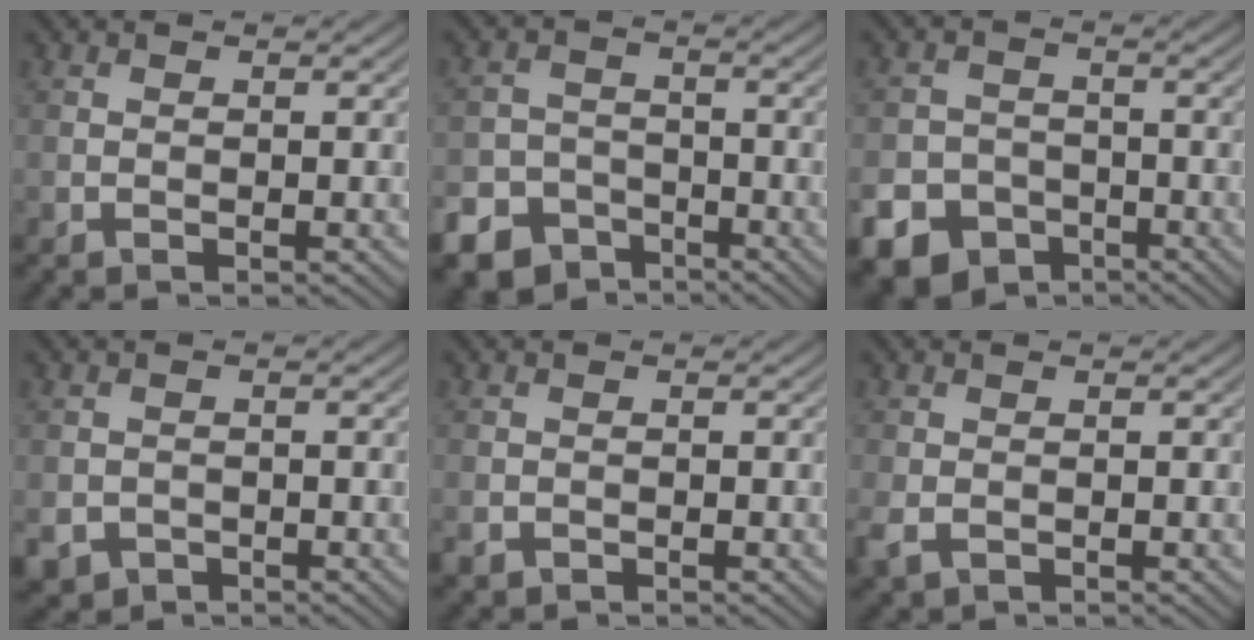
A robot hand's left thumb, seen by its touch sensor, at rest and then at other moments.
{"total": 9.4, "force": [-6.6, 6.4, 2.0], "torque": [-0.040, -0.028, -0.118]}
{"total": 11.5, "force": [-7.0, 8.8, 2.7], "torque": [-0.070, -0.049, -0.130]}
{"total": 2.8, "force": [-1.4, 2.3, 0.7], "torque": [-0.019, -0.013, -0.029]}
{"total": 1.2, "force": [-0.8, 0.8, 0.4], "torque": [-0.009, -0.005, -0.019]}
{"total": 2.2, "force": [-0.9, 1.6, 1.2], "torque": [-0.039, -0.012, -0.019]}